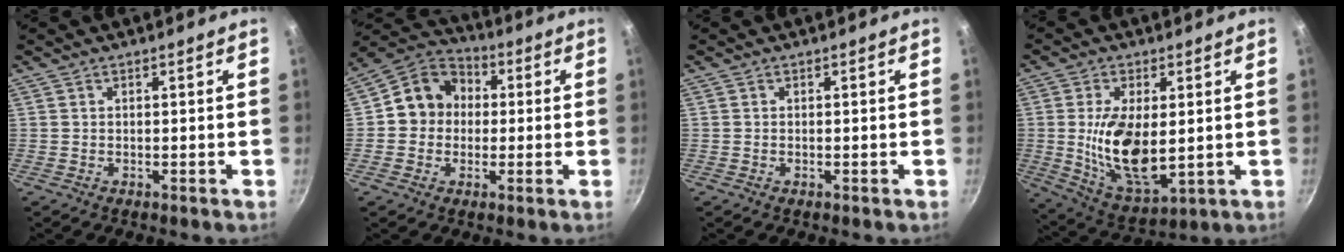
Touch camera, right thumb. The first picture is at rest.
{"total": 10.7, "force": [0.6, 9.5, 4.9], "torque": [-0.040, 0.025, -0.013]}
{"total": 0.0}
{"total": 14.5, "force": [0.5, 7.2, 12.6], "torque": [-0.223, -0.017, 0.022]}